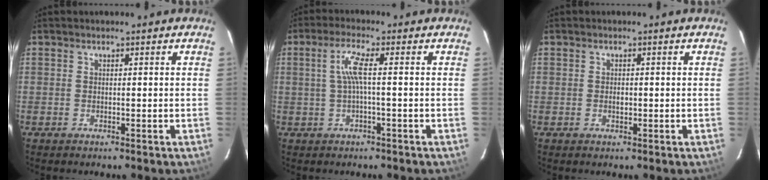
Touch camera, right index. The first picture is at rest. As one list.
[{"total": 4.1, "force": [-0.1, -0.2, 4.1], "torque": [-0.086, 0.003, 0.002]}, {"total": 1.0, "force": [-0.1, 0.7, 0.7], "torque": [-0.012, 0.001, -0.002]}]